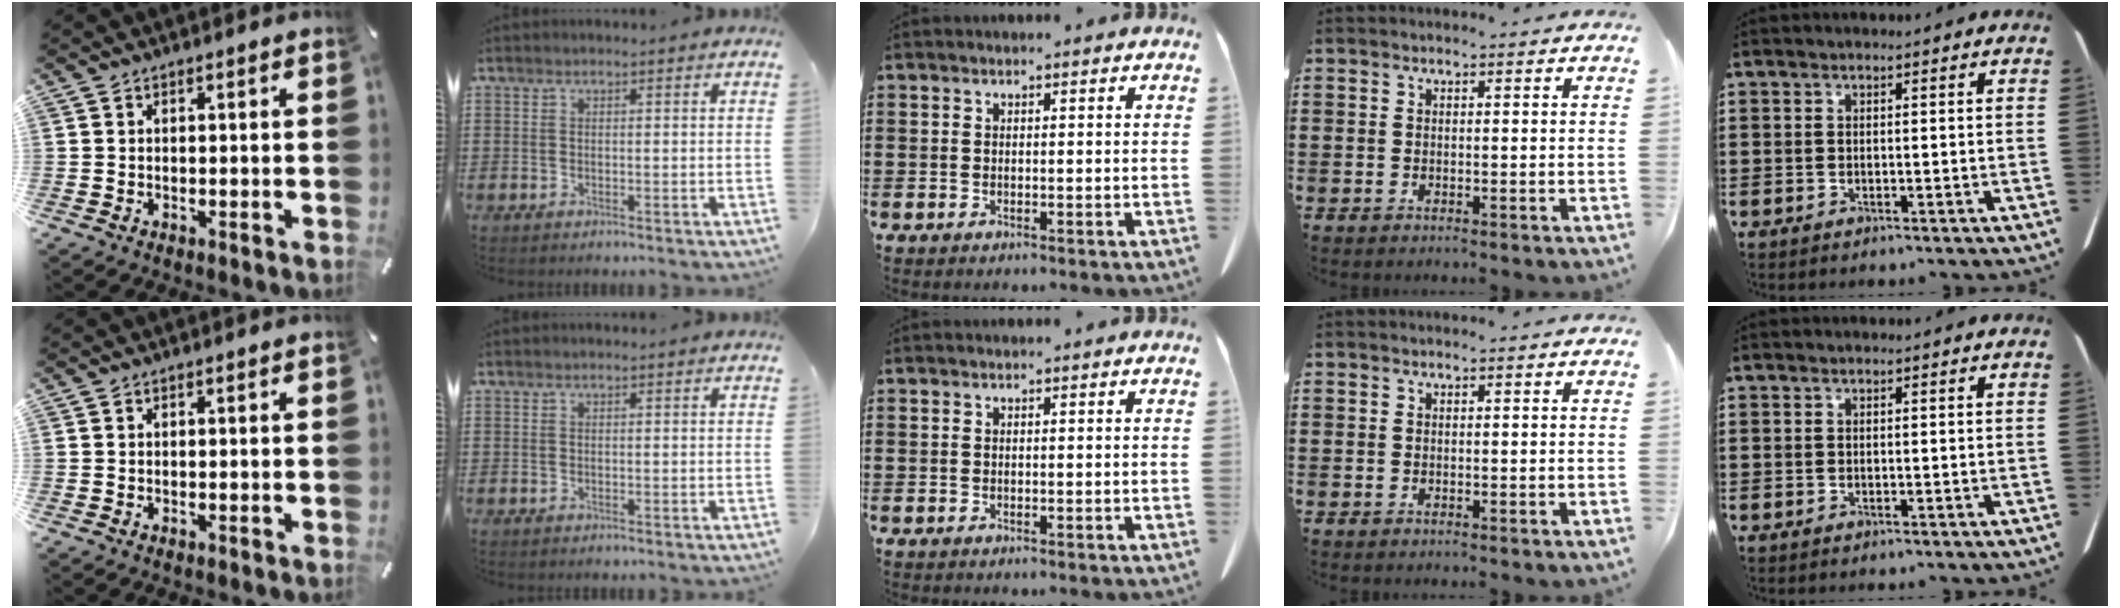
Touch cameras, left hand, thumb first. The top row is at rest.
{}